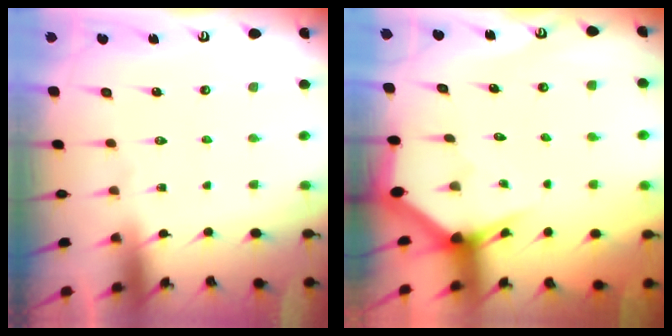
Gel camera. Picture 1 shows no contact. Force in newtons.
{"total": 2.9, "press": 2.9, "slide": 0.0}